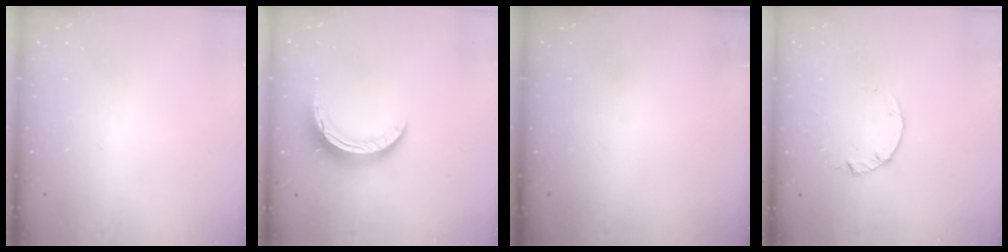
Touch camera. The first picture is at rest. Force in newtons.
{"total": 10.1, "press": 10.1, "slide": 0.1}
{"total": 0.0}
{"total": 0.9, "press": 0.8, "slide": 0.2}